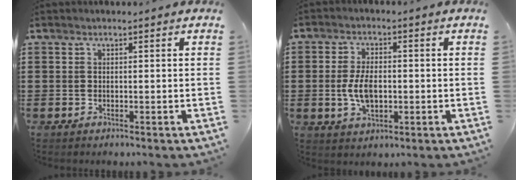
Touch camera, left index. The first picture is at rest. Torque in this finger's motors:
{"motor_torque": [1.24, 0.67, 0.69, 0.10]}